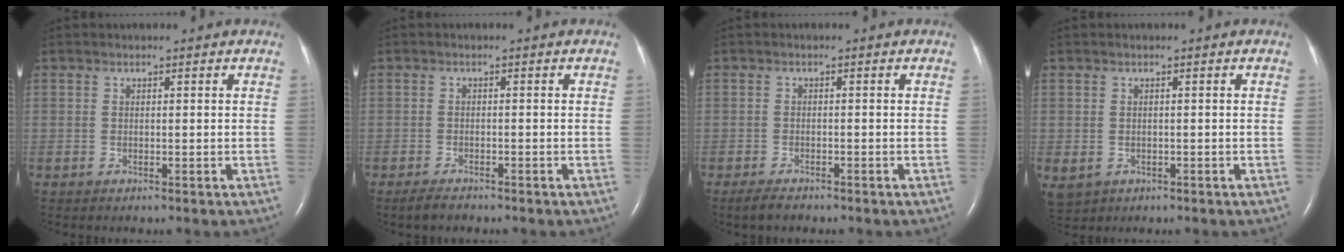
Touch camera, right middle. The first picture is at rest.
{"total": 2.2, "force": [-1.8, 0.6, 1.0], "torque": [-0.029, -0.005, -0.029]}
{"total": 2.4, "force": [-2.0, 0.7, 1.2], "torque": [-0.032, -0.006, -0.033]}
{"total": 3.9, "force": [-1.3, 3.2, 1.7], "torque": [-0.042, -0.003, -0.008]}